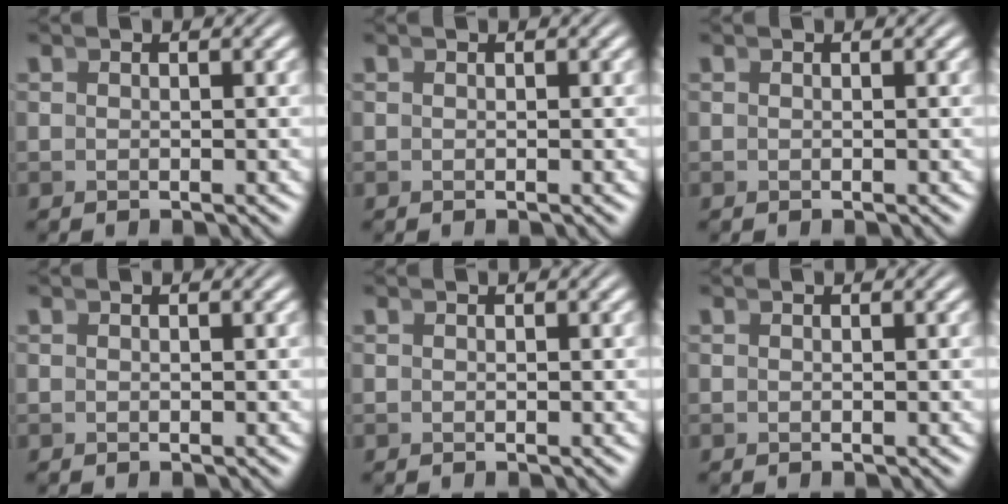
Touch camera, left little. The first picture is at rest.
{"total": 0.0}
{"total": 0.0}
{"total": 0.0}
{"total": 0.0}
{"total": 0.0}